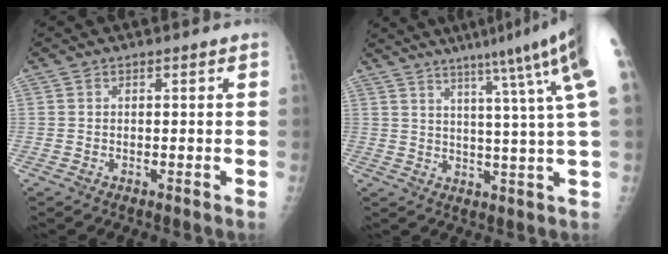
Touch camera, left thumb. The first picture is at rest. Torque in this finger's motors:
{"motor_torque": [2.93, 2.08, 1.95, -0.82, 0.19]}